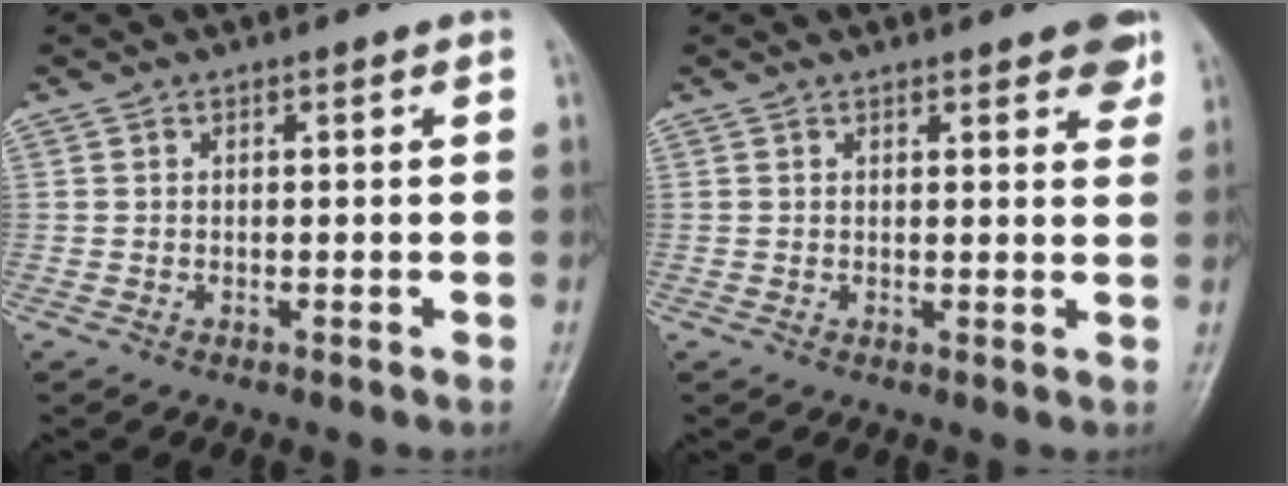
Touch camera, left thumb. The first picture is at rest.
{"total": 4.8, "force": [3.2, 1.5, 3.3], "torque": [-0.021, -0.010, 0.035]}